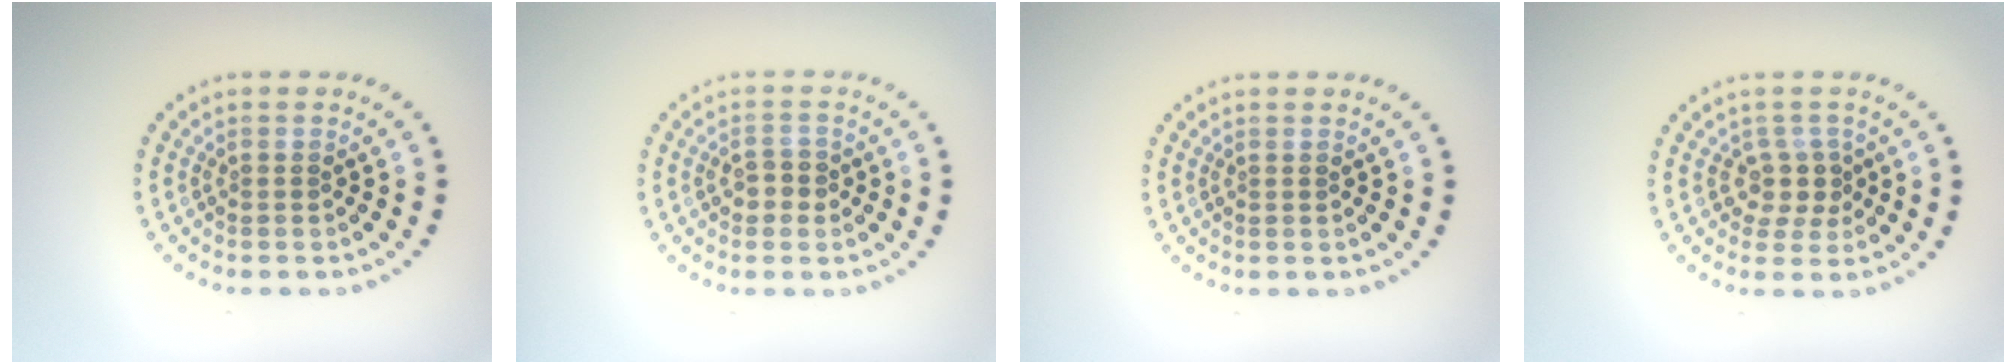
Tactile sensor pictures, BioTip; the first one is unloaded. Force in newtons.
{"total": 1.8, "press": 1.8, "slide": 0.4}
{"total": 0.0}
{"total": 2.5, "press": 1.9, "slide": 1.6}